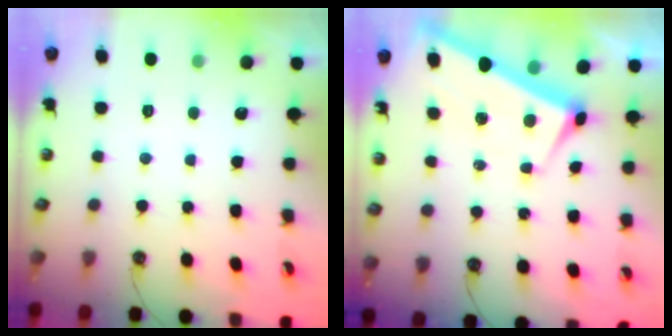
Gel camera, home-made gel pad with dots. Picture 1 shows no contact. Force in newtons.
{"total": 2.6, "press": 2.5, "slide": 0.7}